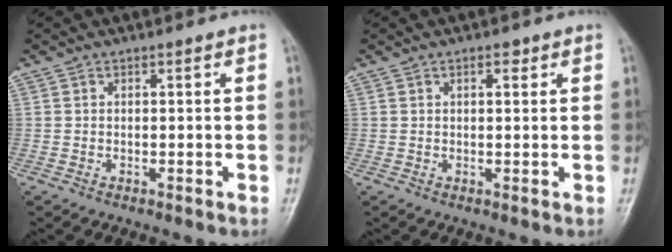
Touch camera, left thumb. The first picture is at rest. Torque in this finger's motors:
{"motor_torque": [-0.21, -0.04, -0.17, 0.11, -0.06]}